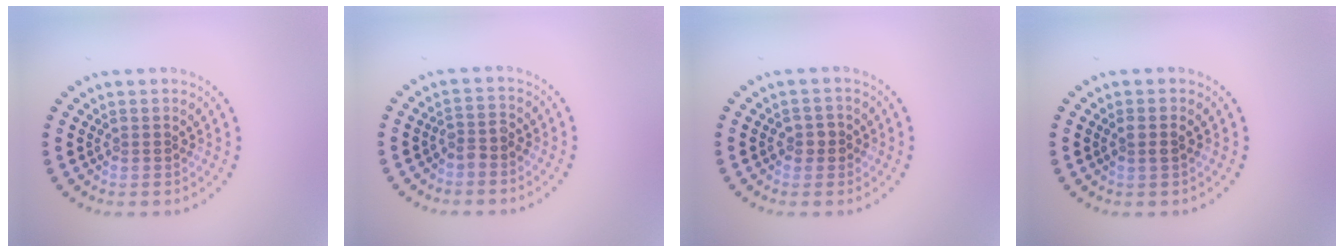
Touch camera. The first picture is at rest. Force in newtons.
{"total": 1.4, "press": 1.1, "slide": 0.8}
{"total": 1.5, "press": 1.5, "slide": 0.3}
{"total": 1.2, "press": 1.0, "slide": 0.5}